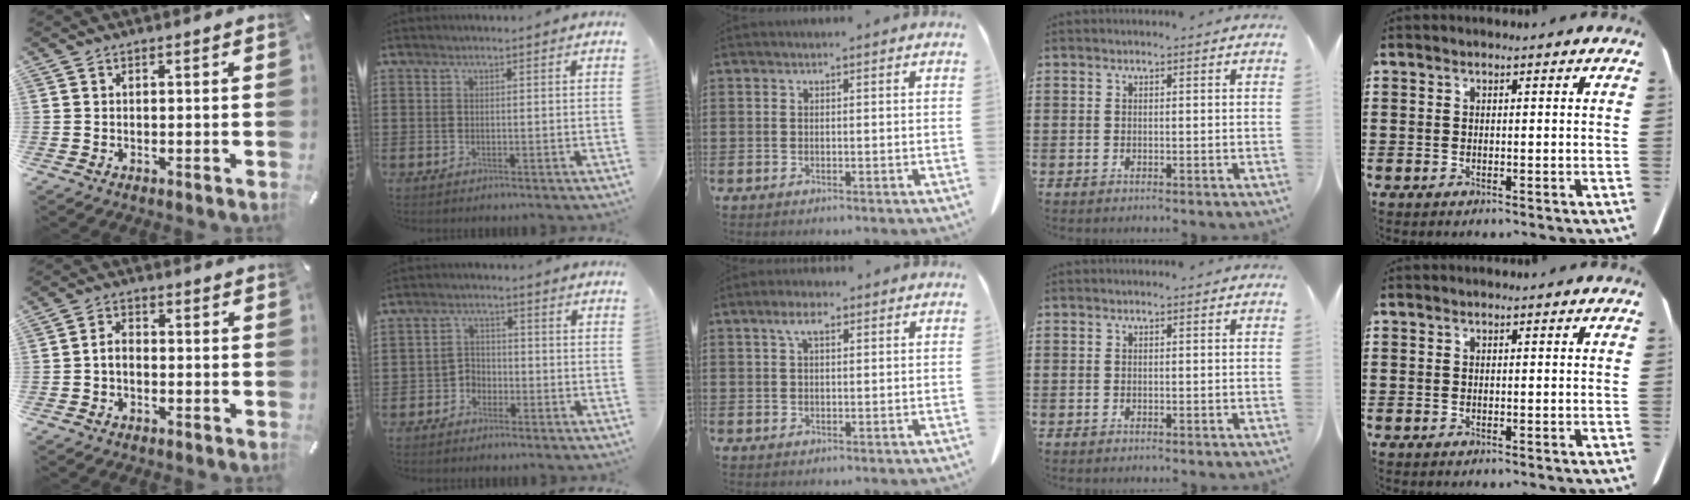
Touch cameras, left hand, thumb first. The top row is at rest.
{"thumb": {"total": 3.4, "force": [-1.1, 2.3, 2.3], "torque": [-0.044, 0.010, -0.020]}, "index": {"total": 2.8, "force": [-2.0, 1.9, 0.4], "torque": [-0.017, 0.007, -0.047]}, "middle": {"total": 3.8, "force": [1.9, 1.3, 3.0], "torque": [-0.066, 0.008, 0.031]}}